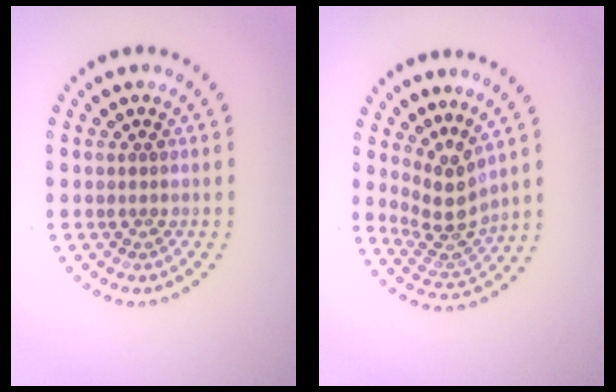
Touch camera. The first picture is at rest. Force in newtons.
{"total": 3.4, "press": 2.6, "slide": 2.2}